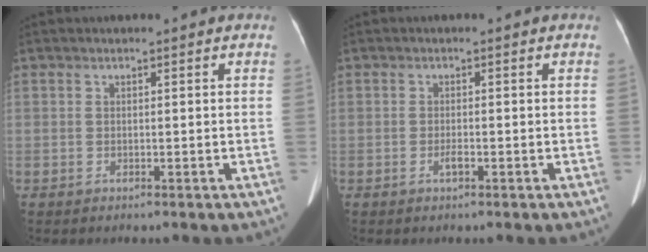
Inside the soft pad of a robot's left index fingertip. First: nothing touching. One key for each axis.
{"total": 1.0, "fx": -0.6, "fy": 0.1, "fz": 0.8, "tx": -0.019, "ty": -0.001, "tz": -0.009}